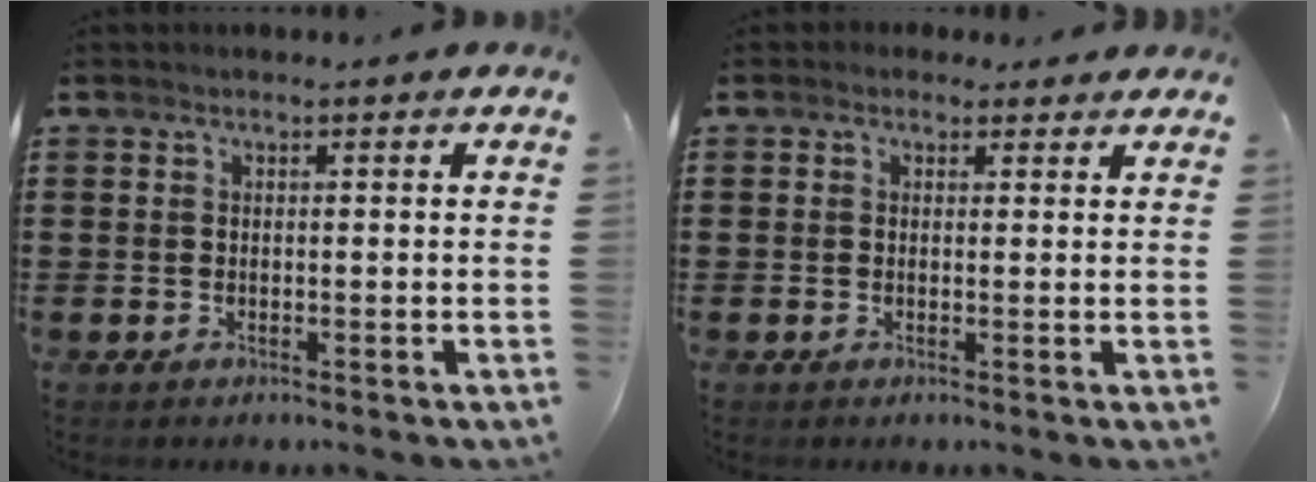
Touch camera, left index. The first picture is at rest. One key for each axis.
{"total": 1.3, "fx": 0.7, "fy": 1.1, "fz": 0.2, "tx": -0.010, "ty": 0.007, "tz": 0.014}